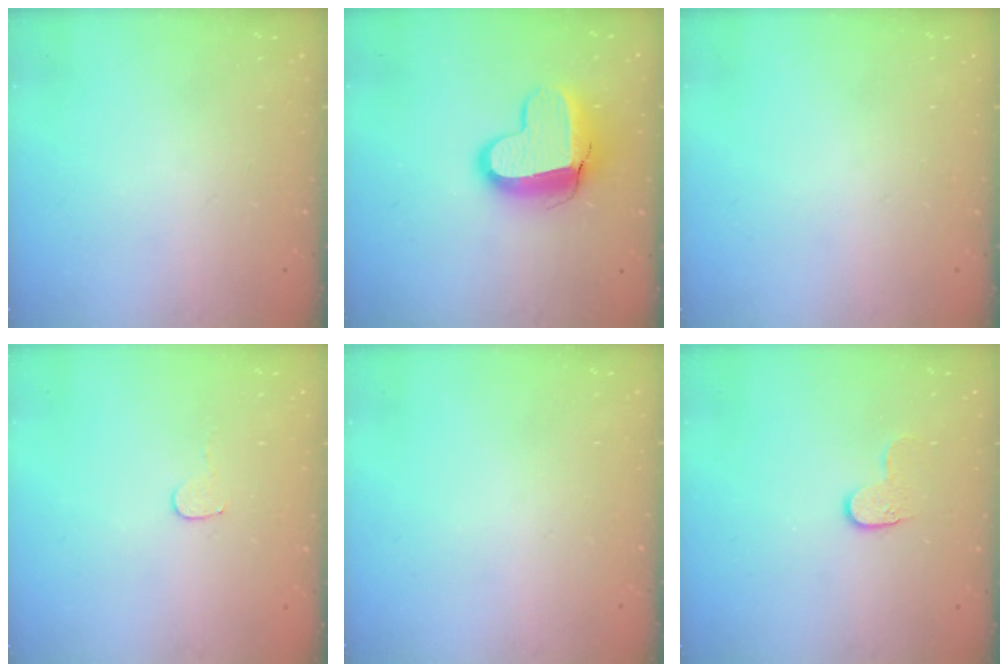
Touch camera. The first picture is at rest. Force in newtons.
{"total": 13.3, "press": 13.3, "slide": 0.9}
{"total": 0.0}
{"total": 4.1, "press": 4.1, "slide": 0.3}
{"total": 0.0}
{"total": 5.6, "press": 5.6, "slide": 0.5}